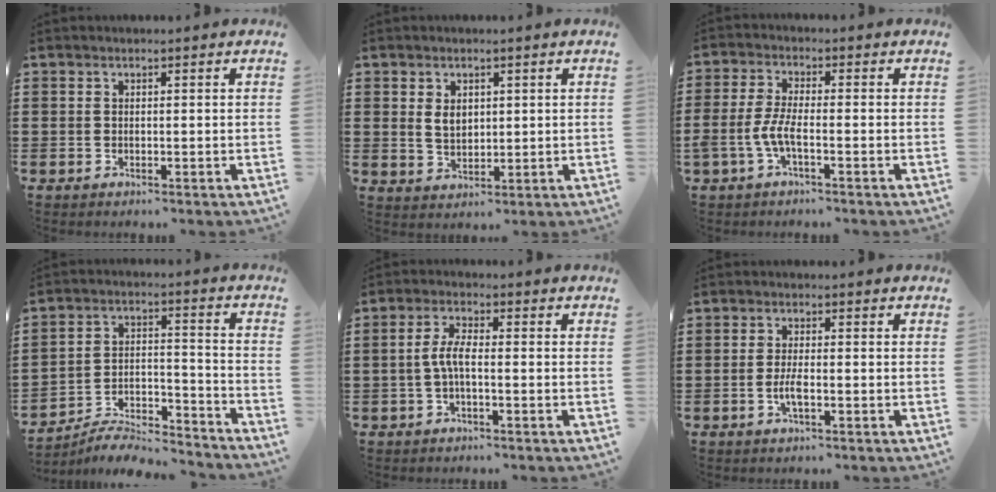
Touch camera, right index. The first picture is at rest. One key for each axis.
{"total": 3.2, "fx": 1.0, "fy": 2.2, "fz": 2.1, "tx": -0.039, "ty": 0.005, "tz": 0.016}
{"total": 4.4, "fx": -2.0, "fy": 1.0, "fz": 3.8, "tx": -0.093, "ty": -0.008, "tz": -0.043}
{"total": 6.8, "fx": -6.6, "fy": 1.2, "fz": 1.6, "tx": -0.031, "ty": 0.005, "tz": -0.130}
{"total": 3.9, "fx": -0.9, "fy": 1.1, "fz": 3.7, "tx": -0.089, "ty": -0.003, "tz": -0.025}
{"total": 2.7, "fx": -1.0, "fy": 0.6, "fz": 2.5, "tx": -0.051, "ty": -0.003, "tz": -0.019}